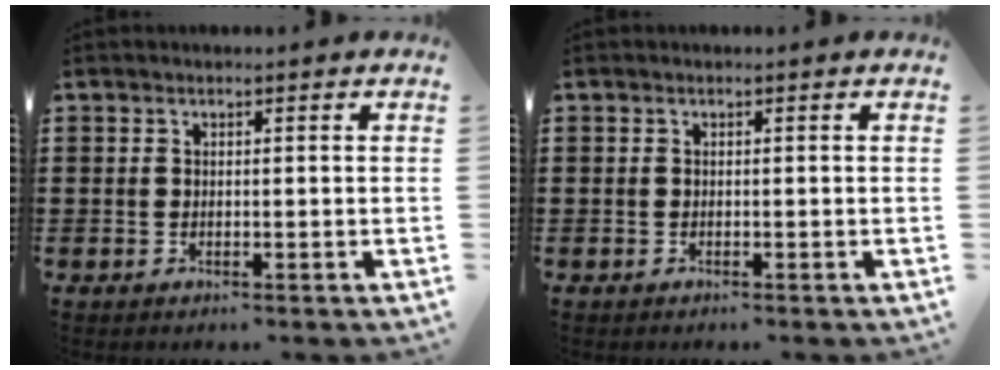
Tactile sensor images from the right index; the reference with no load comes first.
{"total": 0.0}